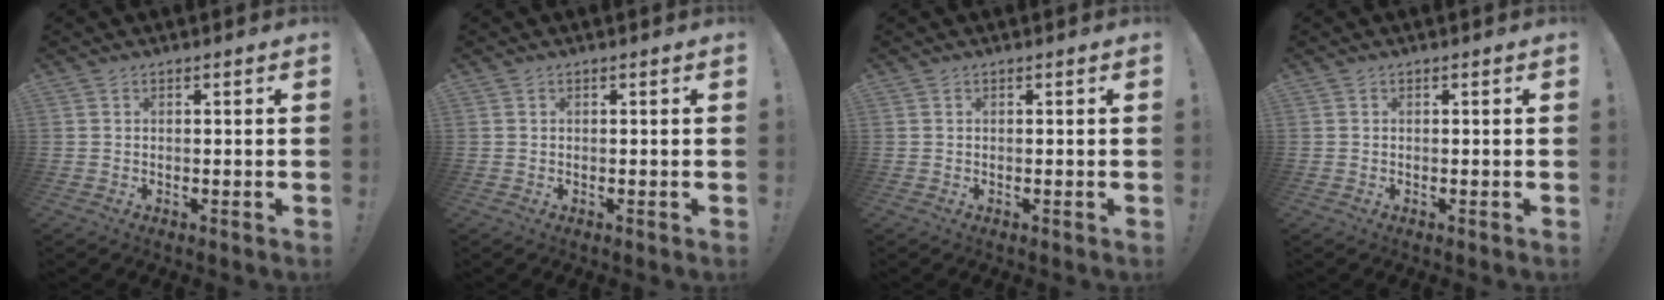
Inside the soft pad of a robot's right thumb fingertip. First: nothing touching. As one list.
[{"total": 0.0}, {"total": 0.0}, {"total": 0.0}]